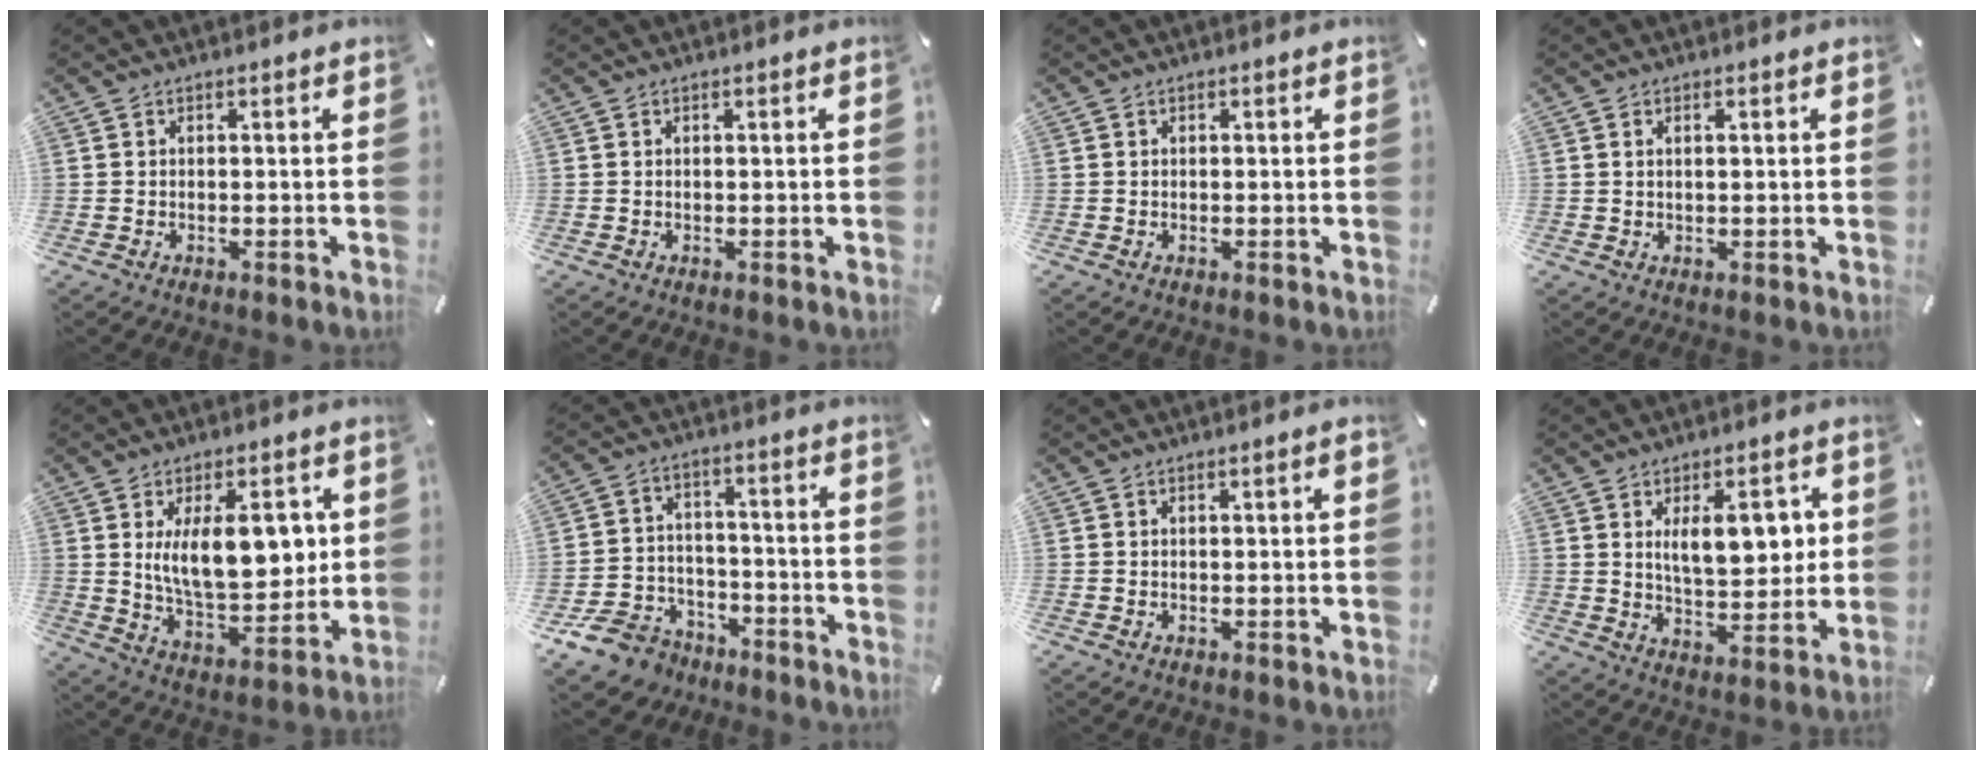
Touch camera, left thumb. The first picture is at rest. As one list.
[{"total": 0.0}, {"total": 0.0}, {"total": 1.4, "force": [0.4, 0.5, 1.3], "torque": [-0.026, 0.003, 0.006]}, {"total": 15.9, "force": [4.0, 8.2, 13.0], "torque": [-0.211, -0.009, 0.063]}, {"total": 10.4, "force": [-7.5, 6.8, 2.3], "torque": [-0.048, 0.057, -0.136]}, {"total": 1.6, "force": [0.4, 0.2, 1.5], "torque": [-0.026, 0.000, 0.006]}, {"total": 11.6, "force": [3.6, 5.8, 9.4], "torque": [-0.131, -0.010, 0.057]}]